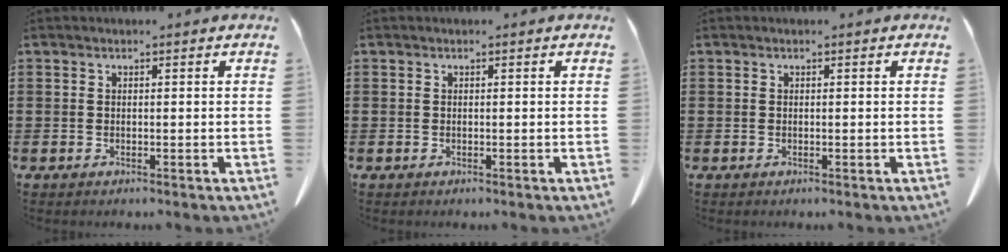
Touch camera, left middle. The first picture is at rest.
{"total": 0.0}
{"total": 0.0}